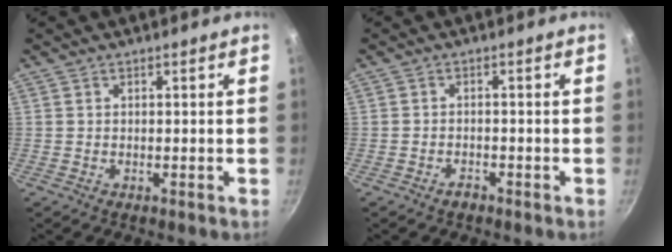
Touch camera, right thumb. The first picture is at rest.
{"total": 1.6, "force": [-1.3, 0.7, 0.6], "torque": [-0.009, 0.016, -0.020]}